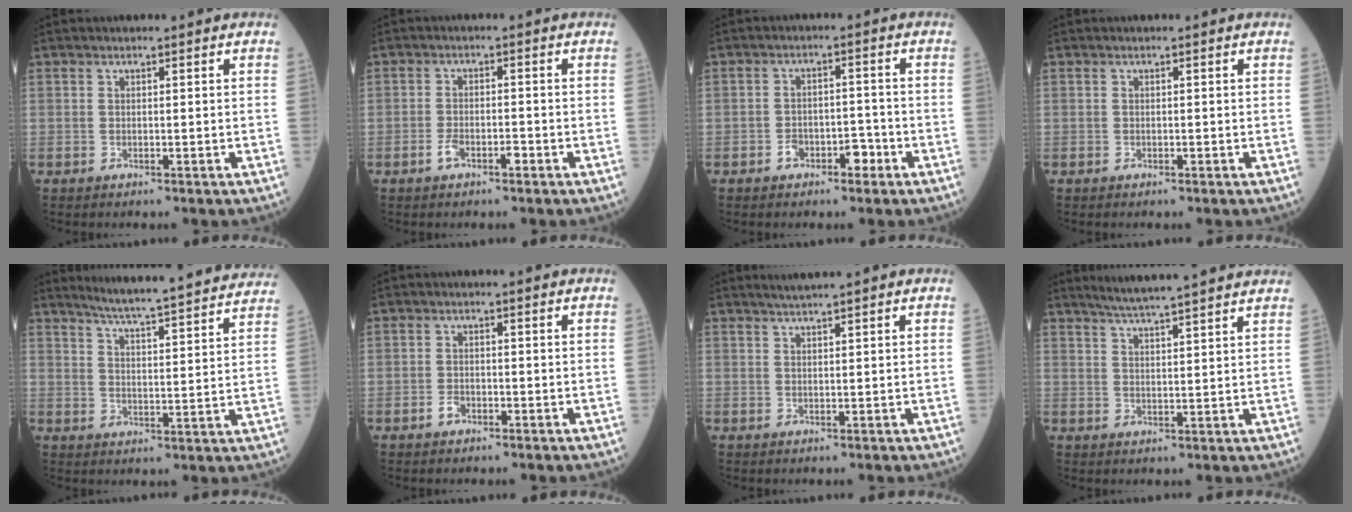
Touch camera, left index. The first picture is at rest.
{"total": 2.8, "force": [-1.7, 1.0, 2.0], "torque": [-0.038, 0.004, -0.031]}
{"total": 3.8, "force": [-2.2, 2.3, 2.1], "torque": [-0.030, 0.016, -0.034]}
{"total": 0.0}
{"total": 21.3, "force": [19.8, -0.3, 7.9], "torque": [-0.123, -0.037, 0.248]}
{"total": 1.7, "force": [-1.1, 1.0, 0.9], "torque": [-0.020, 0.003, -0.020]}
{"total": 1.9, "force": [1.6, -0.7, 0.8], "torque": [-0.013, 0.002, 0.032]}
{"total": 11.0, "force": [9.8, -0.7, 5.0], "torque": [-0.081, 0.018, 0.129]}